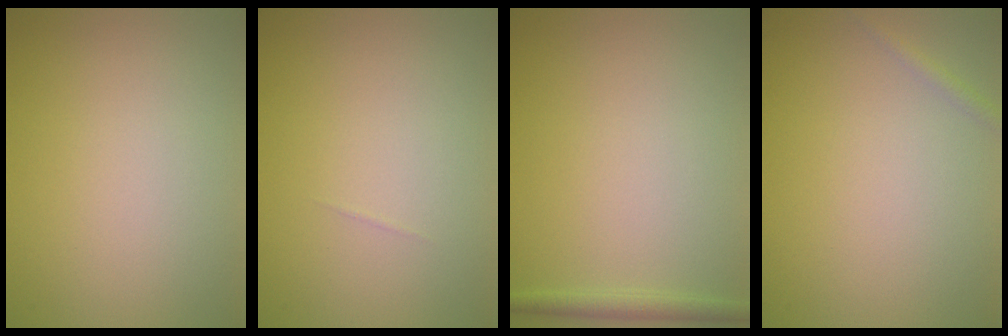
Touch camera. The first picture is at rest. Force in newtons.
{"total": 0.0}
{"total": 1.4, "press": 1.4, "slide": 0.1}
{"total": 0.8, "press": 0.7, "slide": 0.1}